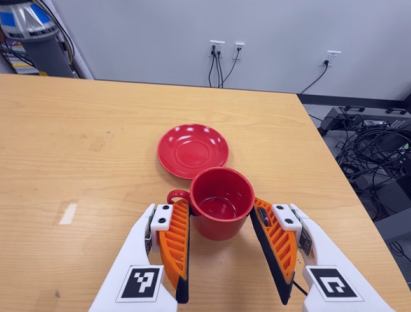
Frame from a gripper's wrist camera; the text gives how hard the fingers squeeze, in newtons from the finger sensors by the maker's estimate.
{"total": 2.4, "left": 2.0, "right": 2.7}